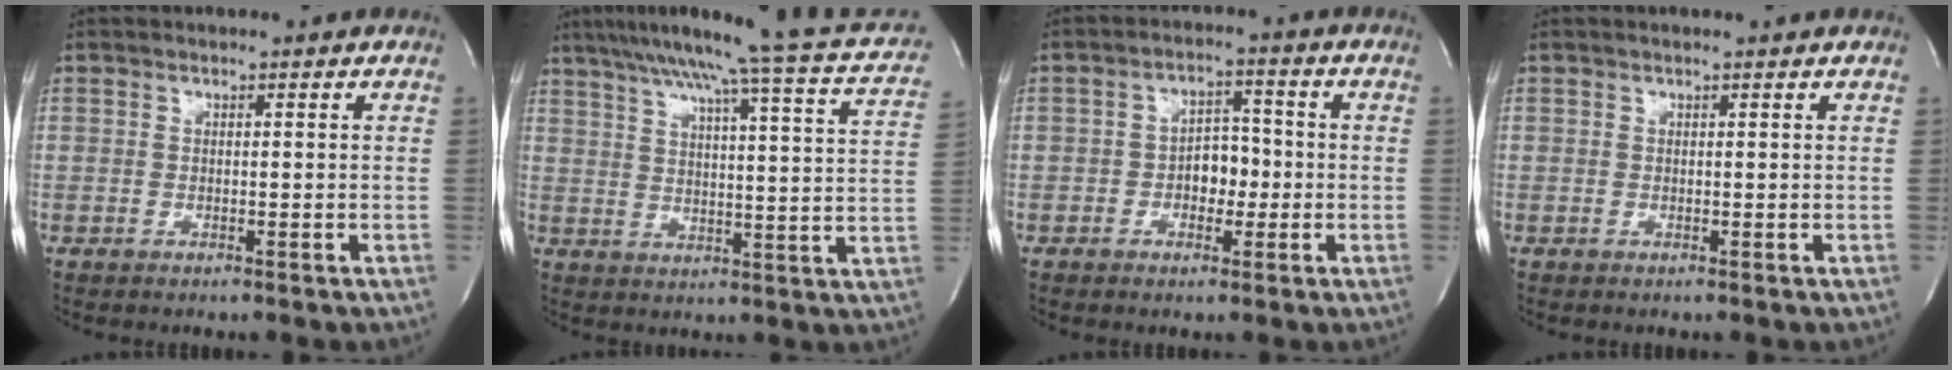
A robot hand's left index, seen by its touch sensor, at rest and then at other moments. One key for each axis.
{"total": 23.3, "fx": 19.0, "fy": 0.1, "fz": 13.5, "tx": -0.211, "ty": -0.011, "tz": 0.237}
{"total": 4.8, "fx": -1.4, "fy": 3.0, "fz": 3.5, "tx": -0.052, "ty": 0.011, "tz": -0.025}
{"total": 0.5, "fx": 0.4, "fy": -0.1, "fz": 0.2, "tx": -0.005, "ty": 0.001, "tz": 0.010}